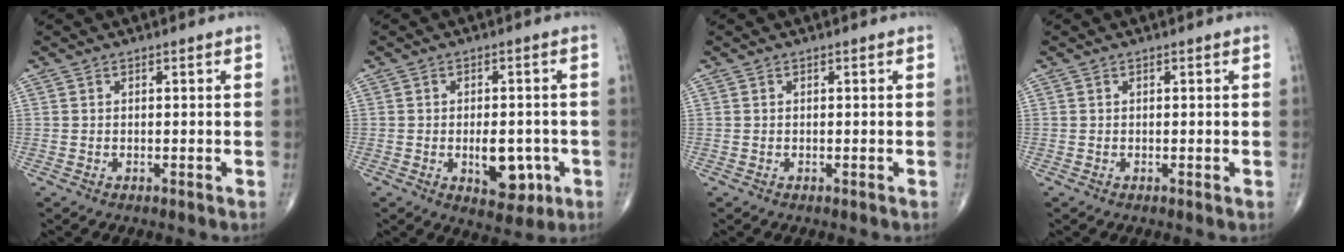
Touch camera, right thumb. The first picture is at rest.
{"total": 8.1, "force": [-2.2, 4.5, 6.3], "torque": [-0.067, 0.005, -0.021]}
{"total": 0.0}
{"total": 0.0}